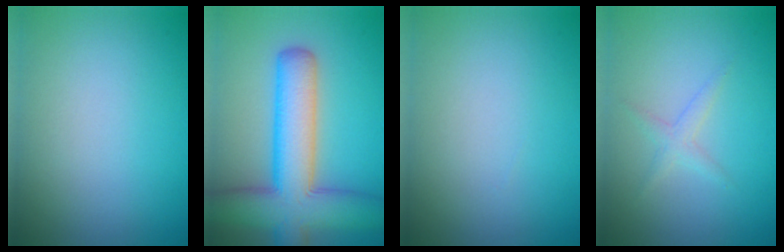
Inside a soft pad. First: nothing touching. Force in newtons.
{"total": 9.8, "press": 9.8, "slide": 0.3}
{"total": 0.0}
{"total": 1.3, "press": 1.3, "slide": 0.1}